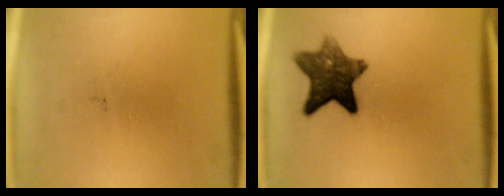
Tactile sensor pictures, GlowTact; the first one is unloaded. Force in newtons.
{"total": 9.2}